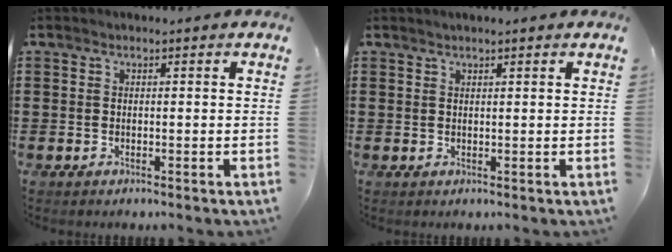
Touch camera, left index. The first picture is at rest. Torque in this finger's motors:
{"motor_torque": [1.97, -0.17, 0.08, 0.01]}